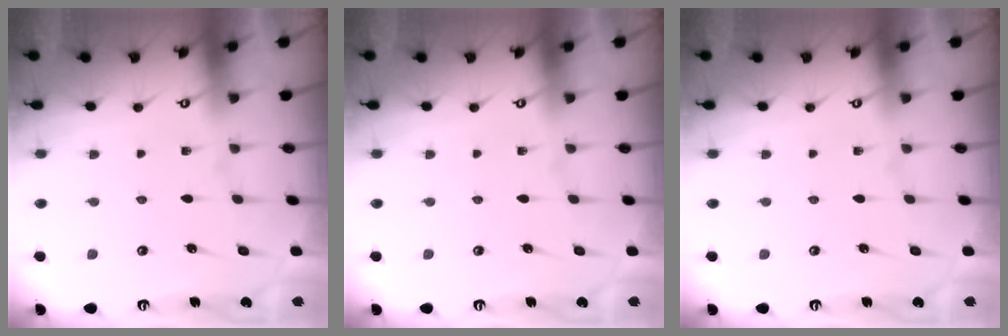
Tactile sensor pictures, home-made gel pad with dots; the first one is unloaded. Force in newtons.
{"total": 0.0}
{"total": 0.0}